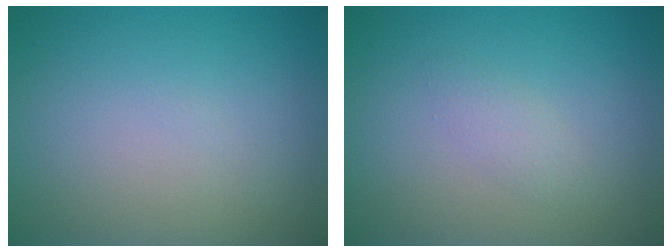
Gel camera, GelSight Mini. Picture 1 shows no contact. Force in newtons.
{"total": 1.3, "press": 1.3, "slide": 0.0}